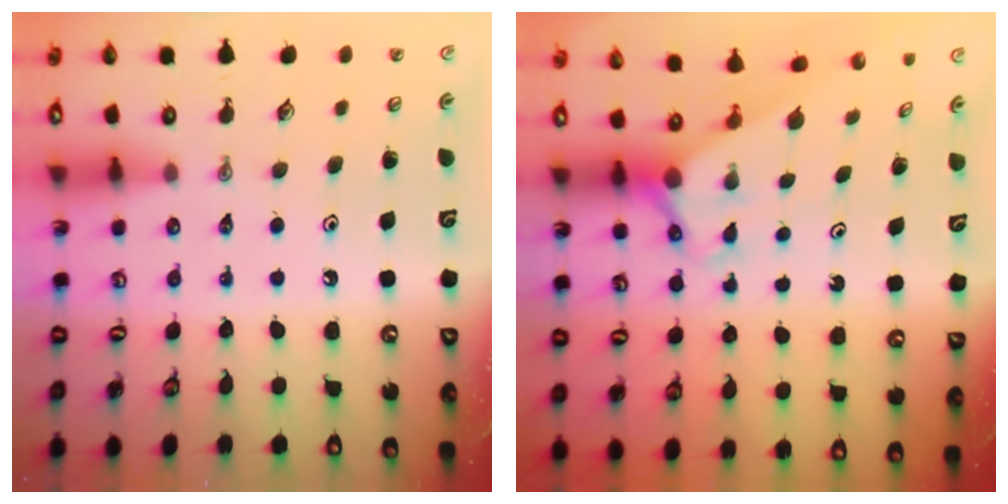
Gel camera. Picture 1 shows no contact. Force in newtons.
{"total": 2.8, "press": 2.8, "slide": 0.0}